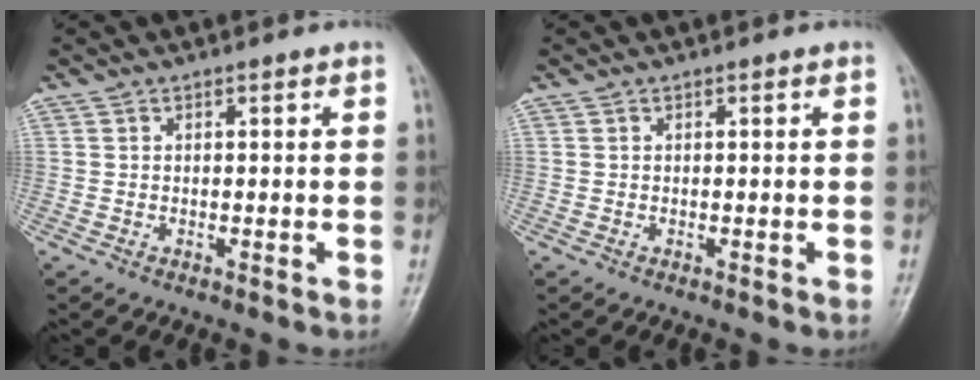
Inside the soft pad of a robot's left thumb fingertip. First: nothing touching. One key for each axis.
{"total": 0.0}